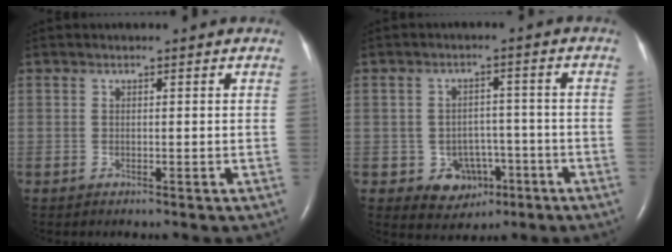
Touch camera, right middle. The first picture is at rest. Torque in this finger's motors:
{"motor_torque": [0.16, -0.12, 0.05, 0.02]}